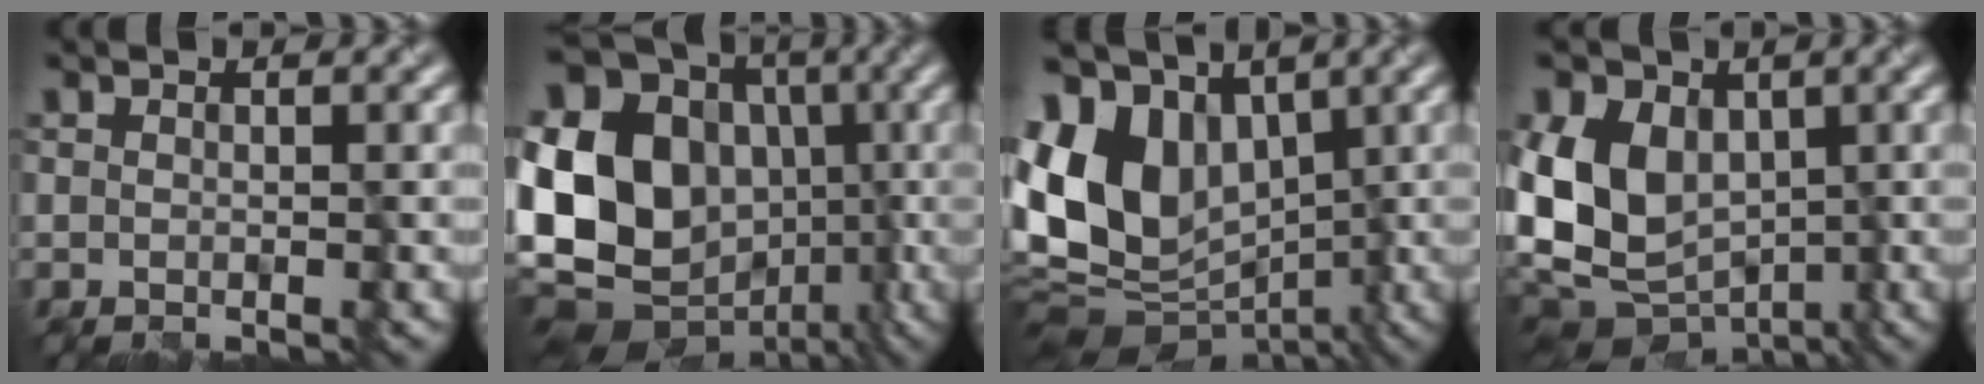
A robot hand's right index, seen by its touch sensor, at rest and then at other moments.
{"total": 19.0, "force": [-2.5, 16.2, 9.7], "torque": [-0.185, 0.019, -0.082]}
{"total": 12.5, "force": [0.3, 9.0, 8.7], "torque": [-0.174, 0.015, -0.012]}
{"total": 10.2, "force": [-1.0, 7.6, 6.7], "torque": [-0.122, 0.012, -0.022]}